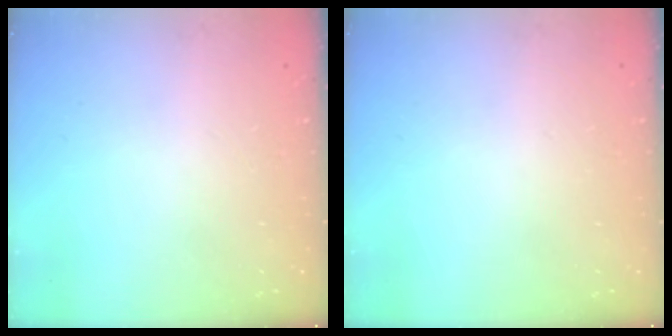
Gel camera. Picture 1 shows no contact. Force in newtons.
{"total": 0.0}